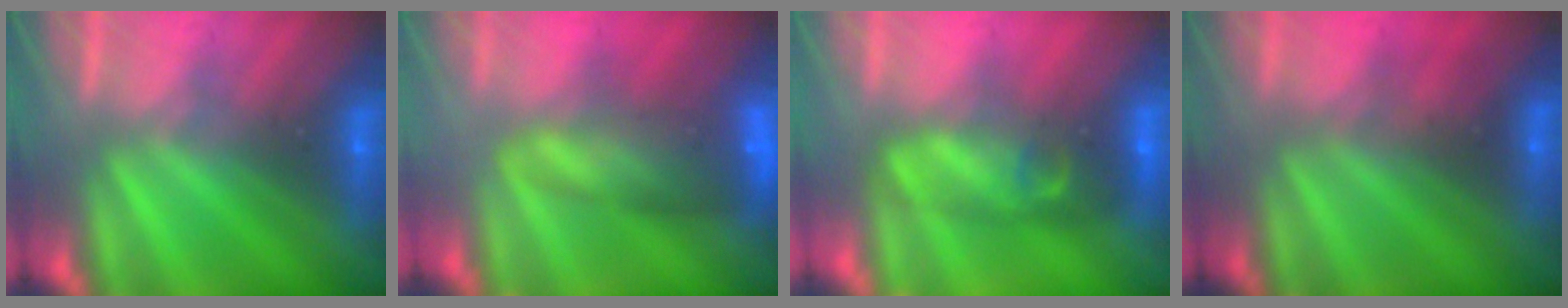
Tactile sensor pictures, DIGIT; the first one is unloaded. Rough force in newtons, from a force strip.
{"total": 7.2}
{"total": 8.0}
{"total": 2.2}